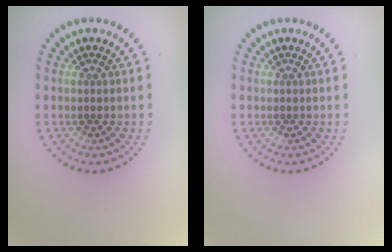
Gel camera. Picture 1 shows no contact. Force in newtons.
{"total": 0.0}